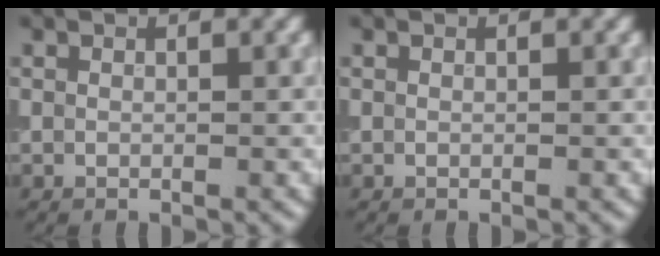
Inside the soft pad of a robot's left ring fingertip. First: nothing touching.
{"total": 0.0}